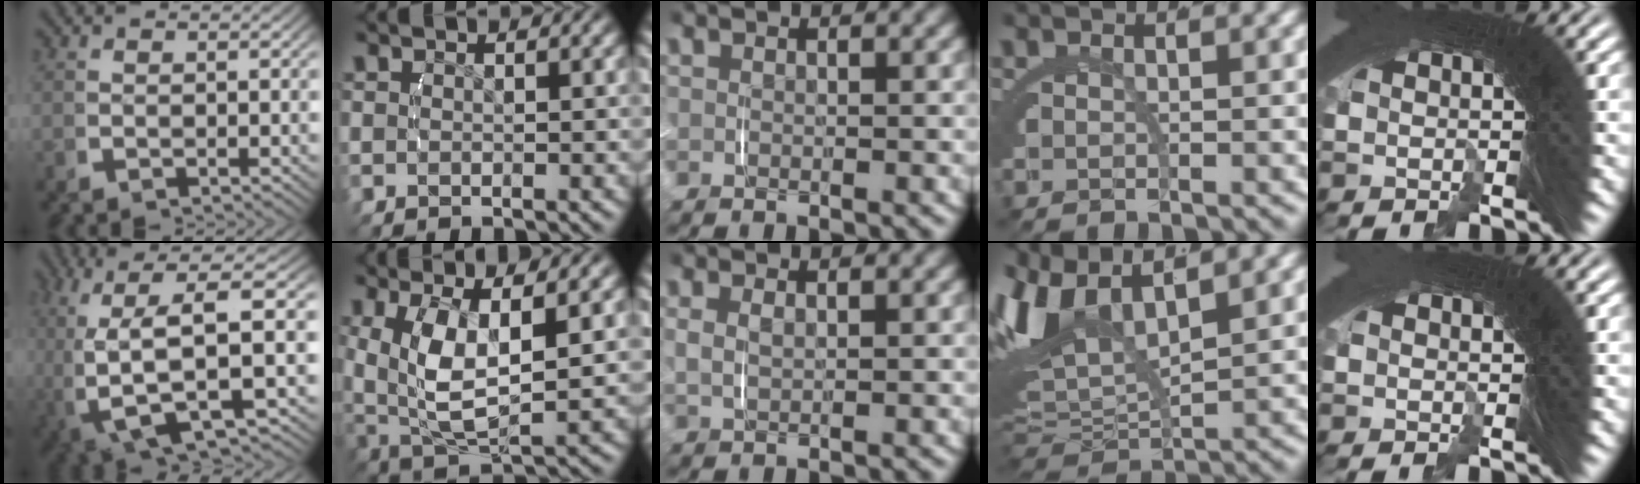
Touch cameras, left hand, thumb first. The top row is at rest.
{"thumb": {"total": 11.8, "force": [-2.4, 6.3, 9.8], "torque": [-0.199, -0.039, -0.029]}, "index": {"total": 7.5, "force": [0.4, 4.5, 6.0], "torque": [-0.137, -0.027, 0.027]}, "middle": {"total": 0.8, "force": [0.3, 0.0, 0.7], "torque": [-0.015, -0.002, 0.012]}, "ring": {"total": 10.7, "force": [3.5, 6.8, 7.5], "torque": [-0.184, -0.005, 0.064]}, "little": {"total": 0.5, "force": [-0.5, -0.1, -0.2], "torque": [-0.005, -0.012, -0.004]}}